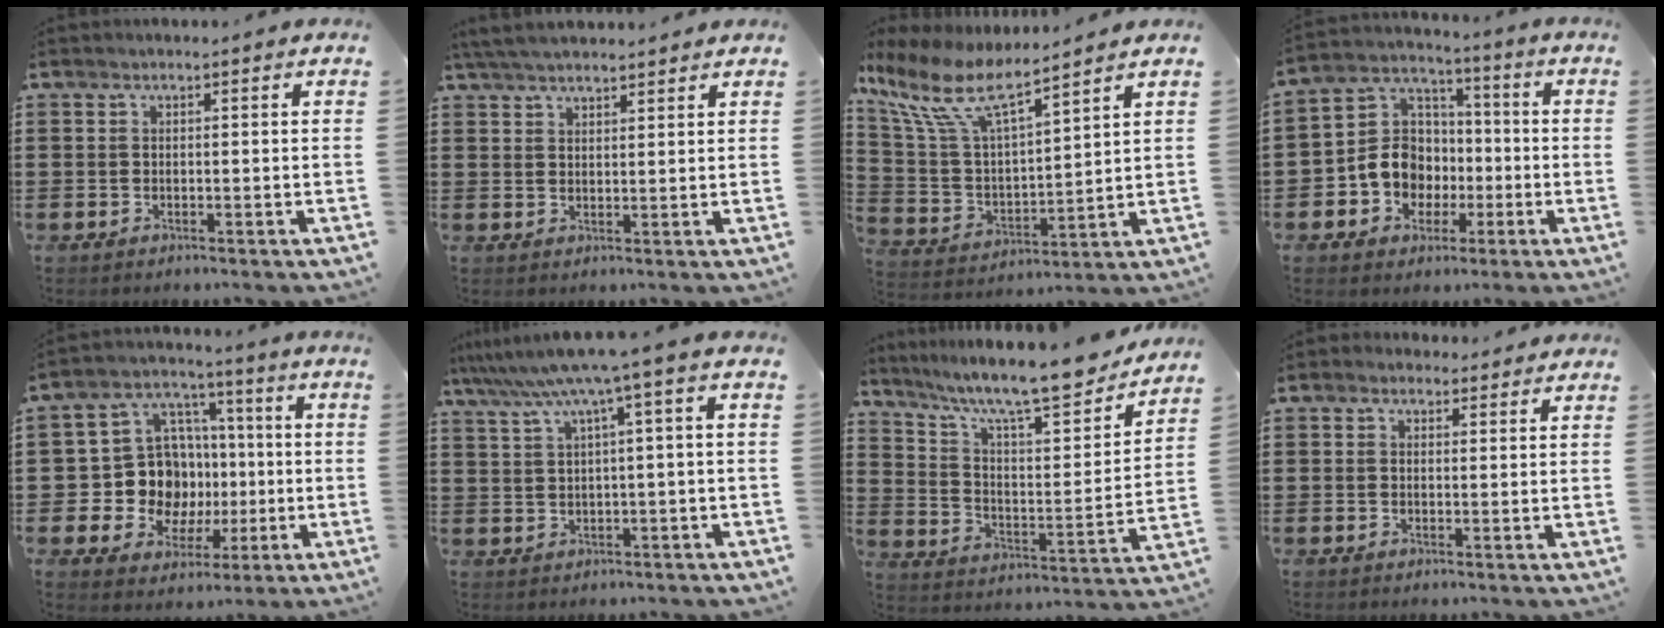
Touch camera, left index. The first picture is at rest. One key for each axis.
{"total": 4.1, "fx": 3.8, "fy": 0.4, "fz": 1.4, "tx": -0.038, "ty": -0.002, "tz": 0.071}
{"total": 9.9, "fx": 7.4, "fy": 2.5, "fz": 6.0, "tx": -0.152, "ty": -0.039, "tz": 0.127}
{"total": 9.2, "fx": -2.5, "fy": 8.2, "fz": 3.2, "tx": -0.094, "ty": 0.012, "tz": -0.048}
{"total": 11.8, "fx": -0.8, "fy": 11.0, "fz": 4.1, "tx": -0.122, "ty": 0.007, "tz": -0.002}
{"total": 6.0, "fx": 2.3, "fy": -0.7, "fz": 5.5, "tx": -0.111, "ty": -0.022, "tz": 0.033}
{"total": 11.5, "fx": 9.7, "fy": 1.3, "fz": 6.0, "tx": -0.128, "ty": -0.070, "tz": 0.159}
{"total": 1.8, "fx": 1.5, "fy": 1.0, "fz": 0.2, "tx": -0.008, "ty": 0.007, "tz": 0.029}